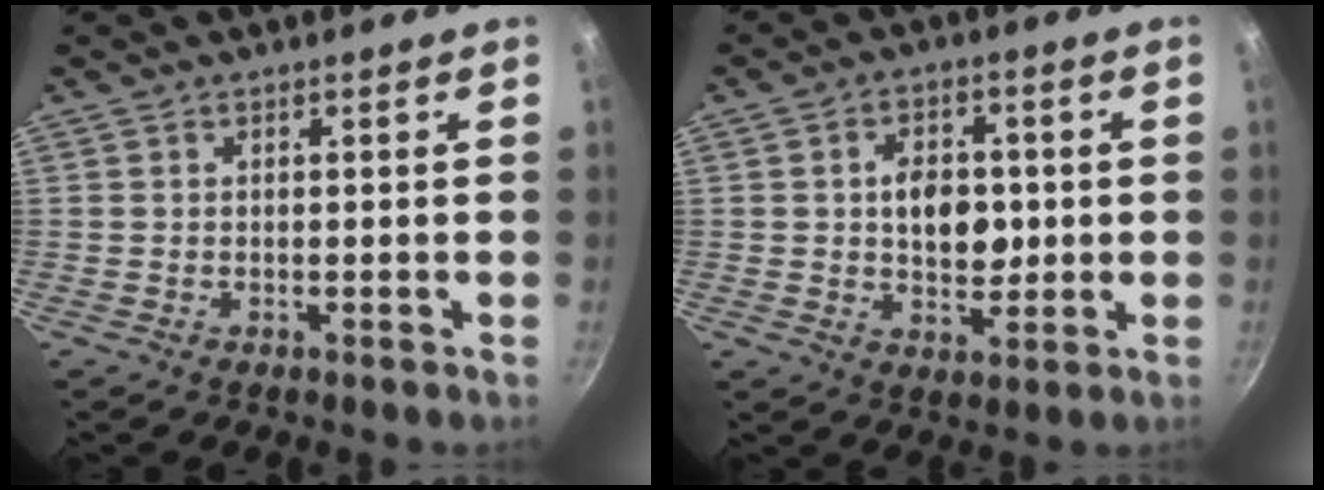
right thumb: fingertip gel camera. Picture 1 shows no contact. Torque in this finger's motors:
{"motor_torque": [-0.46, 0.77, 0.09, 0.18, 0.05]}